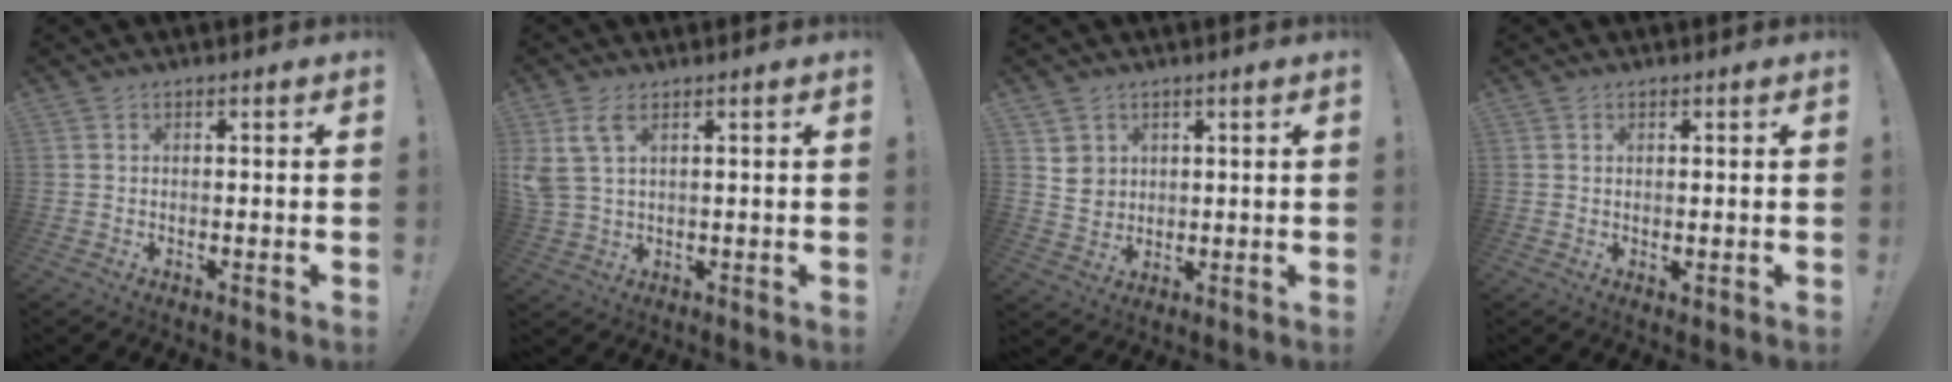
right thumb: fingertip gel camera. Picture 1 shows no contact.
{"total": 7.2, "force": [2.8, 3.8, 5.4], "torque": [-0.109, -0.007, 0.058]}
{"total": 5.6, "force": [2.5, 5.0, 0.9], "torque": [-0.003, -0.017, 0.051]}
{"total": 1.2, "force": [0.5, 0.4, 1.0], "torque": [-0.011, -0.003, 0.008]}